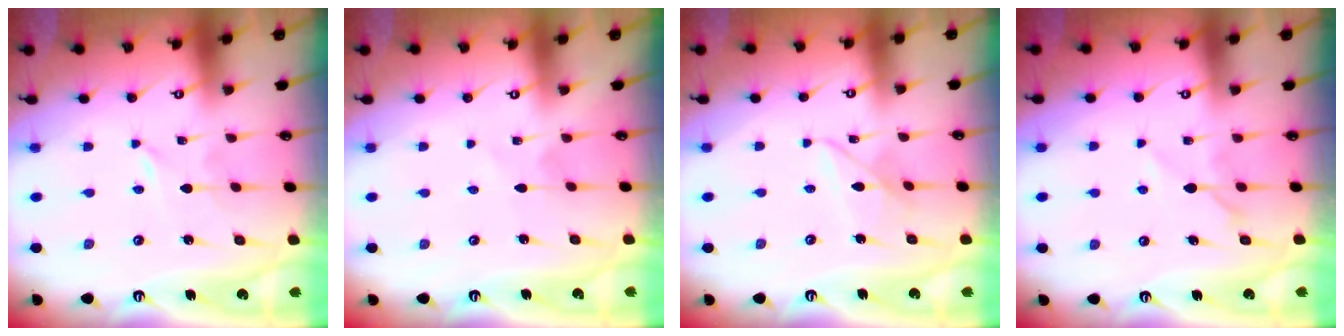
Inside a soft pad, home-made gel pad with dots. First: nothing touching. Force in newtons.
{"total": 2.5, "press": 2.5, "slide": 0.2}
{"total": 6.8, "press": 6.8, "slide": 0.4}
{"total": 5.7, "press": 5.7, "slide": 0.6}